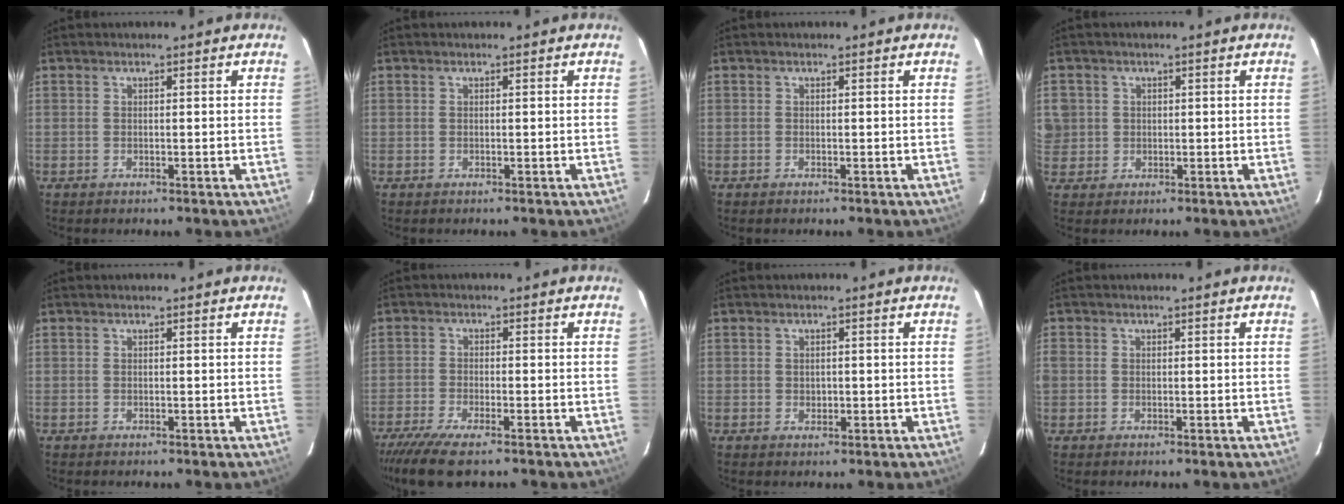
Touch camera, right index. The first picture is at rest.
{"total": 0.0}
{"total": 0.0}
{"total": 4.6, "force": [0.3, 4.5, 0.7], "torque": [-0.005, 0.019, 0.014]}
{"total": 0.0}
{"total": 7.7, "force": [-6.0, 1.2, 4.7], "torque": [-0.119, -0.031, -0.114]}
{"total": 1.2, "force": [-0.1, 1.2, 0.4], "torque": [-0.004, 0.002, -0.001]}
{"total": 1.2, "force": [-0.3, 1.1, 0.4], "torque": [-0.009, -0.001, -0.011]}